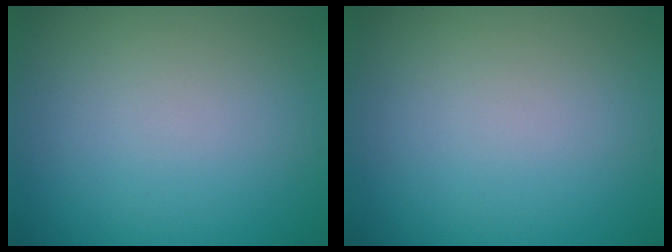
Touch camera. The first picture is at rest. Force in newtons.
{"total": 0.0}